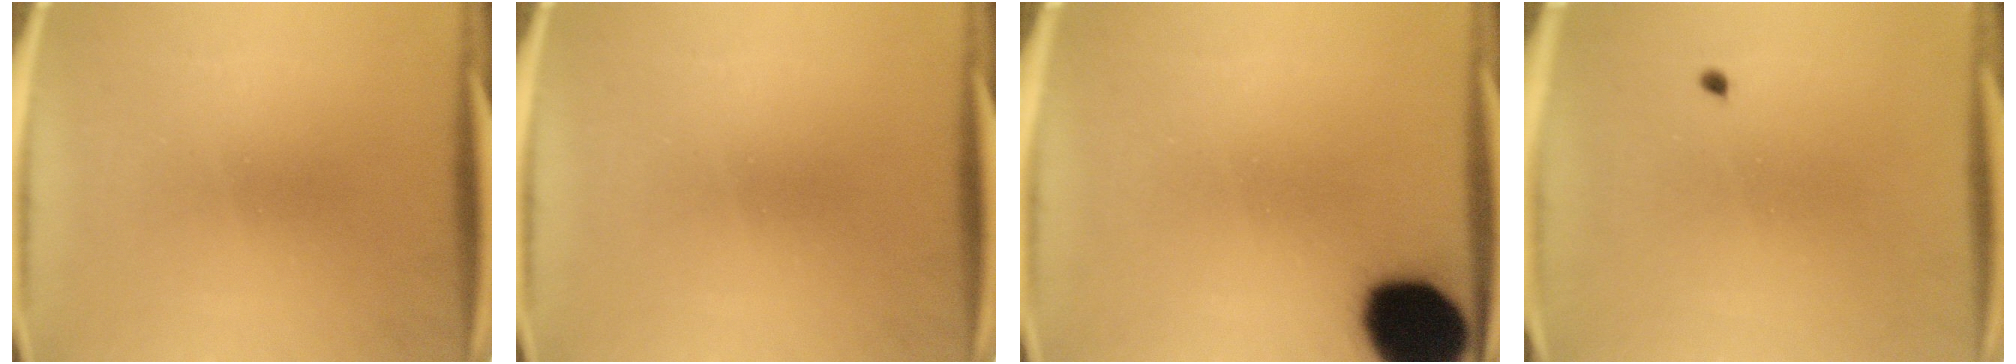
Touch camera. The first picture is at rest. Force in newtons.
{"total": 0.0}
{"total": 19.6}
{"total": 0.5}